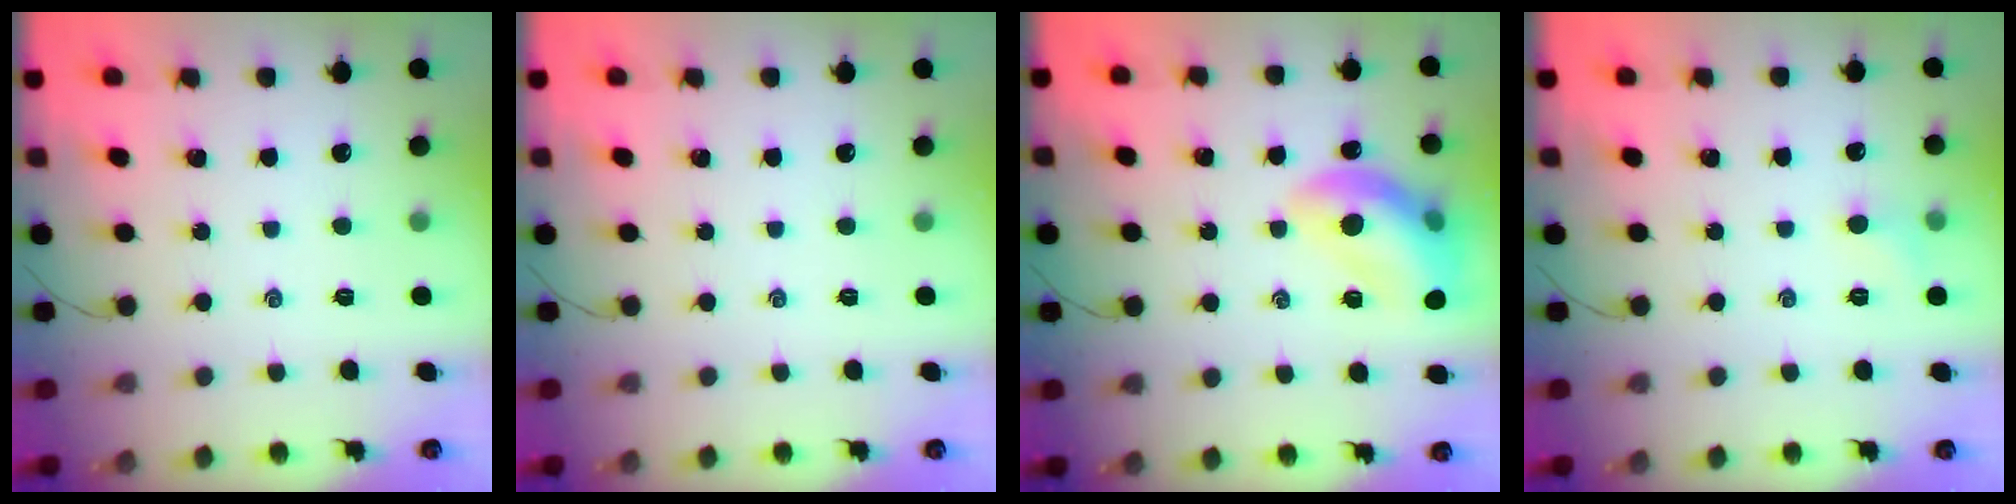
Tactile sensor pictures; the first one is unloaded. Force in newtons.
{"total": 0.0}
{"total": 14.6, "press": 14.5, "slide": 1.7}
{"total": 4.7, "press": 4.6, "slide": 1.1}